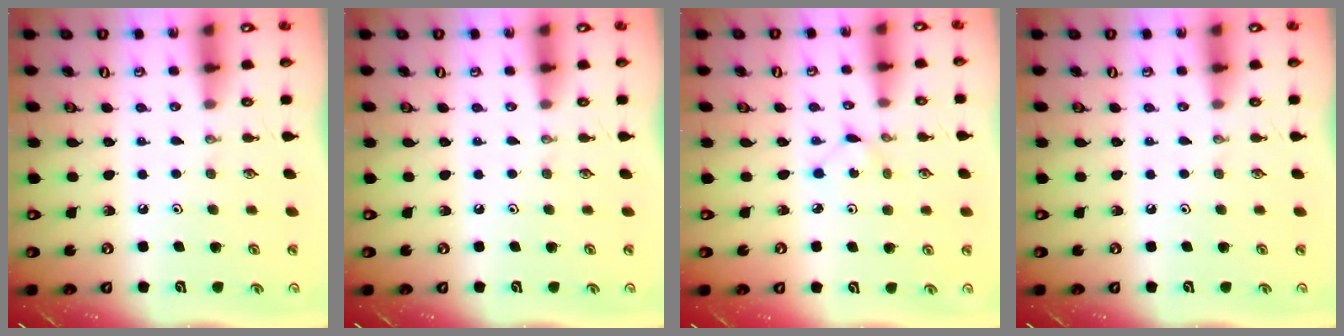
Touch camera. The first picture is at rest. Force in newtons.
{"total": 0.0}
{"total": 1.9, "press": 1.9, "slide": 0.2}
{"total": 0.0}